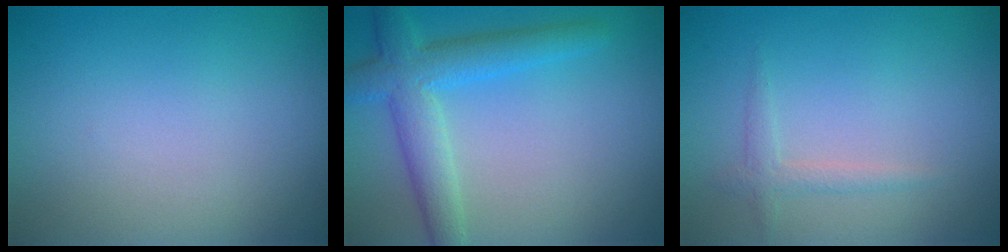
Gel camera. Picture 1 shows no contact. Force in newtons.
{"total": 4.8, "press": 4.8, "slide": 0.2}
{"total": 1.3, "press": 1.3, "slide": 0.1}